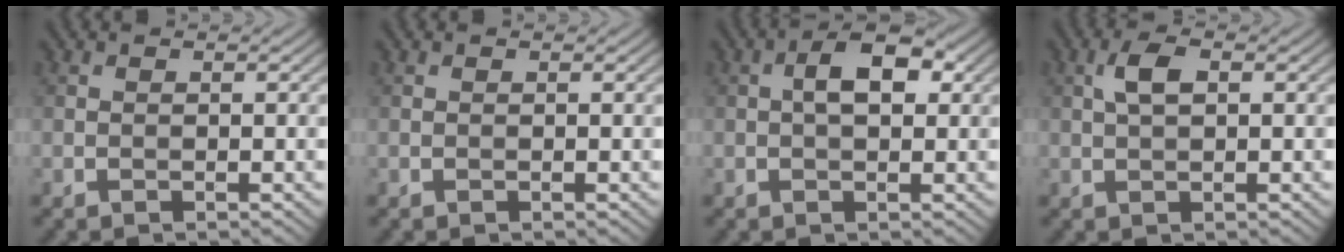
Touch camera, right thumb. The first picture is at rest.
{"total": 0.0}
{"total": 4.8, "force": [0.9, 2.5, 4.1], "torque": [-0.066, 0.007, 0.008]}
{"total": 3.0, "force": [0.7, 1.3, 2.6], "torque": [-0.057, 0.007, 0.013]}